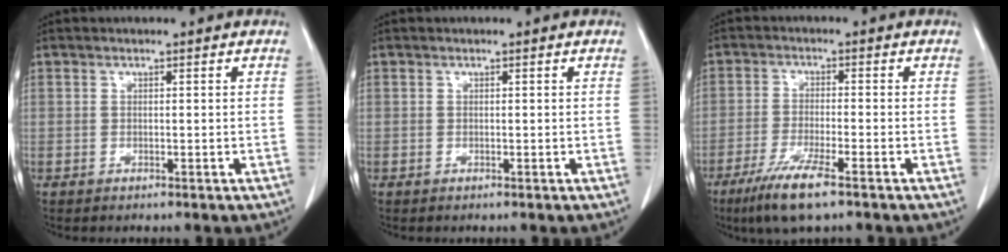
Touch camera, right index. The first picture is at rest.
{"total": 0.0}
{"total": 7.5, "force": [-4.8, 0.4, 5.7], "torque": [-0.114, -0.020, -0.086]}